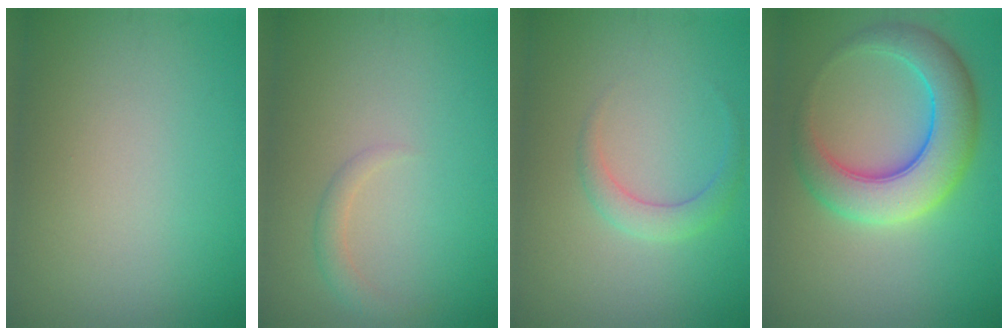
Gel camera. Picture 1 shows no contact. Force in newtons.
{"total": 1.3, "press": 1.3, "slide": 0.1}
{"total": 2.0, "press": 2.0, "slide": 0.1}
{"total": 7.4, "press": 7.4, "slide": 0.3}